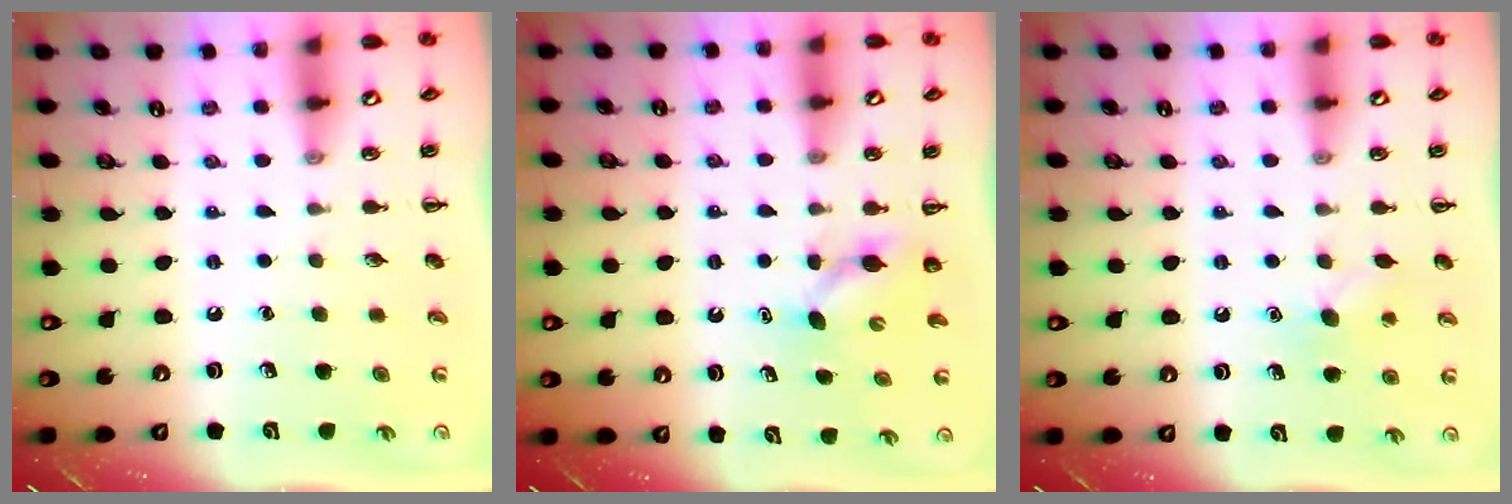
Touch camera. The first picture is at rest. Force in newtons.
{"total": 4.0, "press": 3.9, "slide": 1.1}
{"total": 7.3, "press": 7.1, "slide": 1.6}